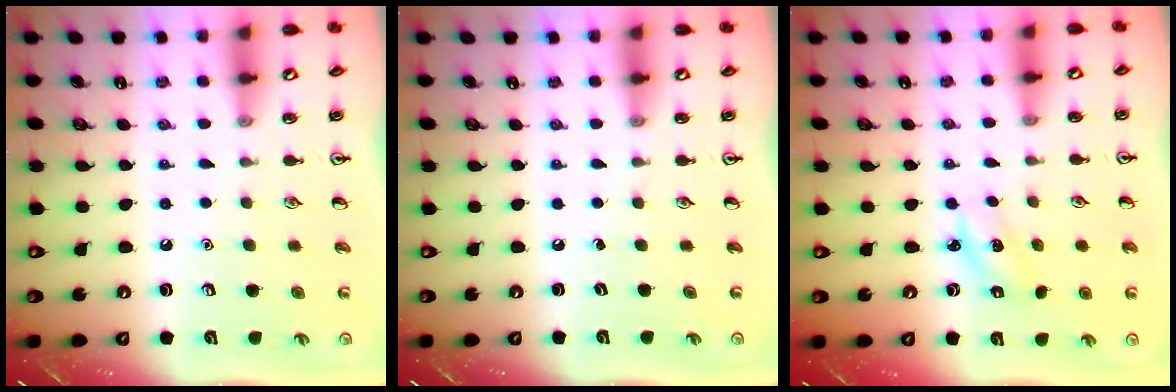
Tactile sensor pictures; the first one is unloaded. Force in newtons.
{"total": 0.0}
{"total": 2.2, "press": 2.1, "slide": 0.7}